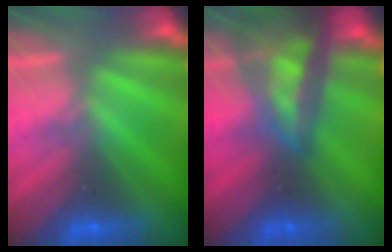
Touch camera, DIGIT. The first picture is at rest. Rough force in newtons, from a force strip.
{"total": 12.7}